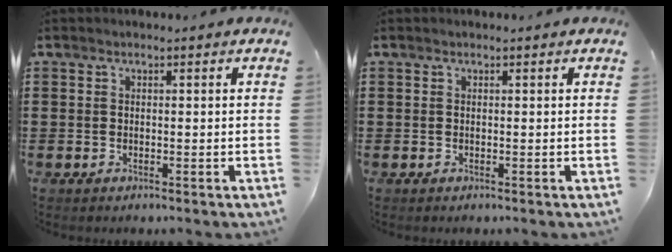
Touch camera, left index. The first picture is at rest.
{"total": 0.0}